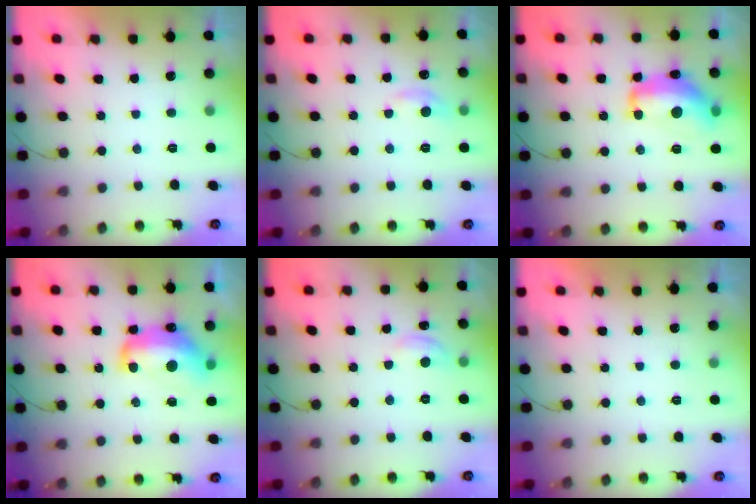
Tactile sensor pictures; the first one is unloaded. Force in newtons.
{"total": 6.6, "press": 6.6, "slide": 0.9}
{"total": 15.1, "press": 15.1, "slide": 0.9}
{"total": 14.5, "press": 14.5, "slide": 1.3}
{"total": 5.0, "press": 5.0, "slide": 0.2}
{"total": 0.0}